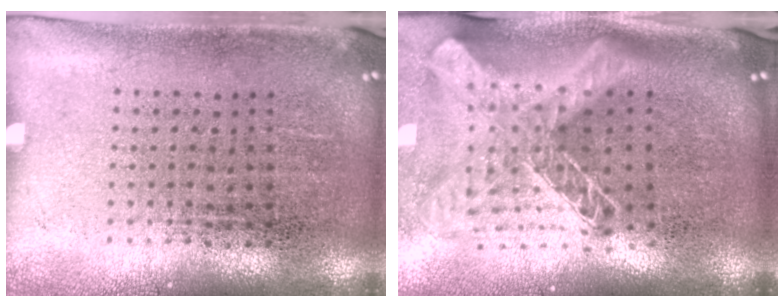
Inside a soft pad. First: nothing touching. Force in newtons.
{"total": 2.7, "press": 1.9, "slide": 1.9}